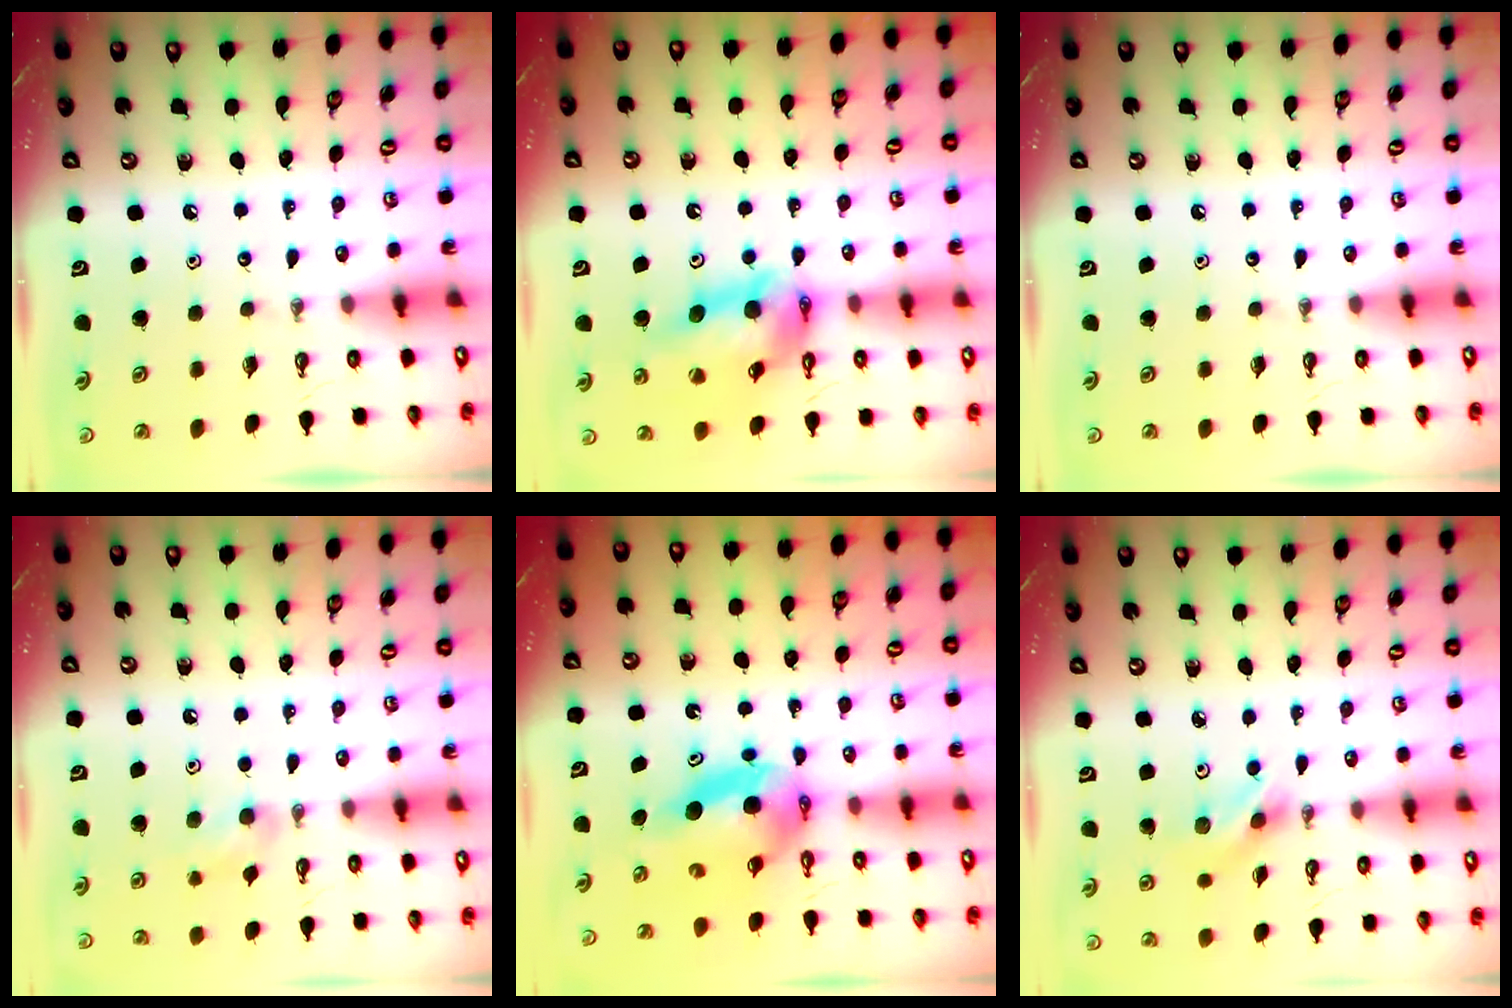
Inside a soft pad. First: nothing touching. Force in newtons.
{"total": 14.4, "press": 14.3, "slide": 1.2}
{"total": 0.0}
{"total": 8.4, "press": 7.7, "slide": 3.3}
{"total": 5.1, "press": 5.1, "slide": 0.7}
{"total": 4.1, "press": 4.1, "slide": 0.3}